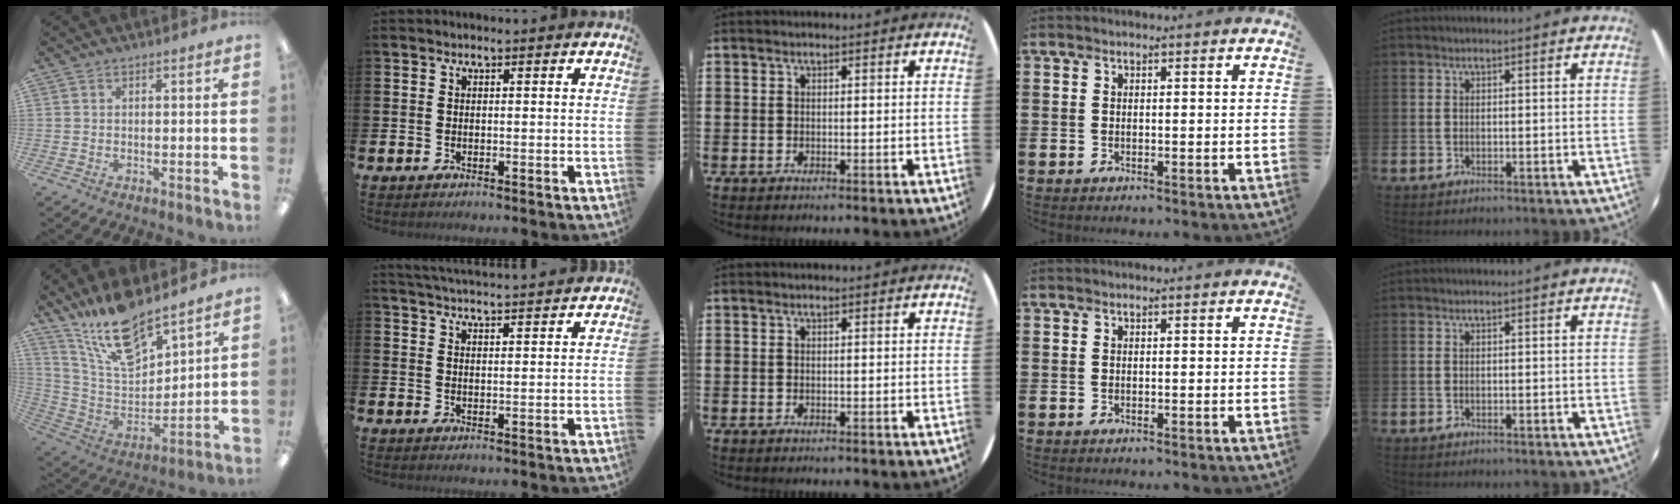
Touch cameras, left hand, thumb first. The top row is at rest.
{"thumb": {"total": 16.4, "force": [13.4, 5.0, 8.1], "torque": [-0.169, -0.077, 0.237]}, "index": {"total": 4.2, "force": [4.2, -0.4, 0.3], "torque": [-0.019, -0.026, 0.076]}}